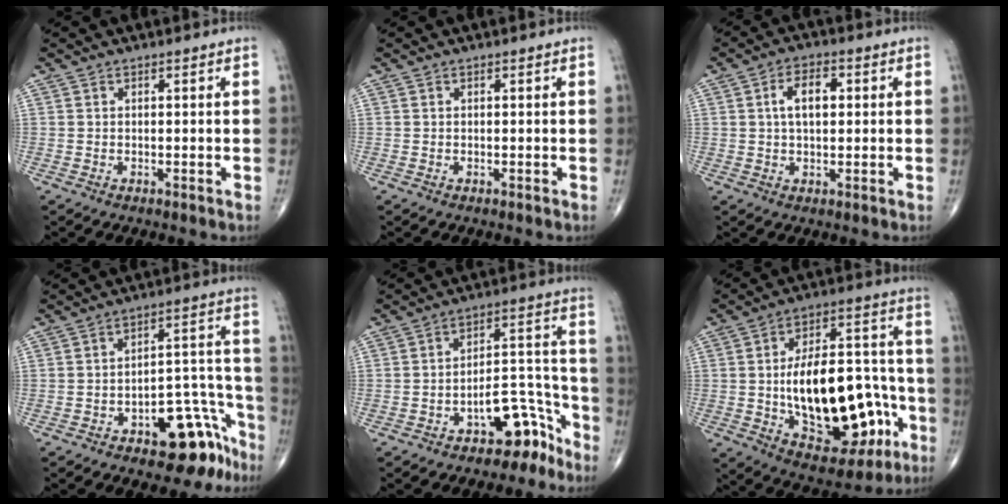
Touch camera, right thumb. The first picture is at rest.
{"total": 0.0}
{"total": 6.2, "force": [1.1, 3.5, 5.0], "torque": [-0.079, 0.011, 0.013]}
{"total": 14.1, "force": [-8.6, 6.7, 8.9], "torque": [-0.058, 0.097, -0.117]}
{"total": 10.5, "force": [-6.9, 5.1, 6.1], "torque": [-0.053, 0.093, -0.105]}
{"total": 26.1, "force": [-5.7, 13.5, 21.6], "torque": [-0.313, 0.038, -0.061]}